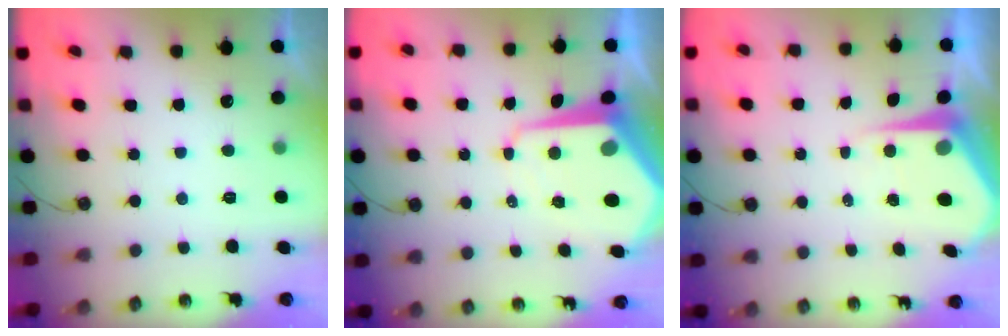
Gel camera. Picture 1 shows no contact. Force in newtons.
{"total": 11.8, "press": 11.8, "slide": 1.2}
{"total": 7.2, "press": 7.2, "slide": 0.8}